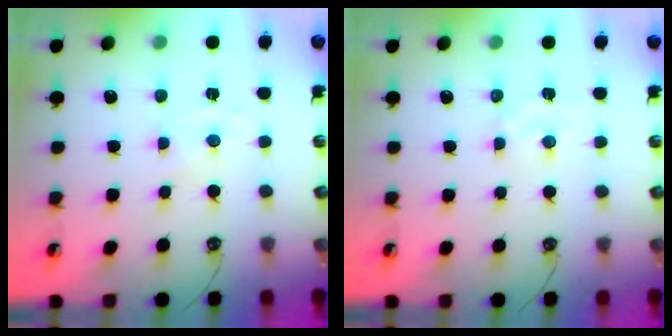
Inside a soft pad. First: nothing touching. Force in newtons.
{"total": 2.1, "press": 2.0, "slide": 0.5}